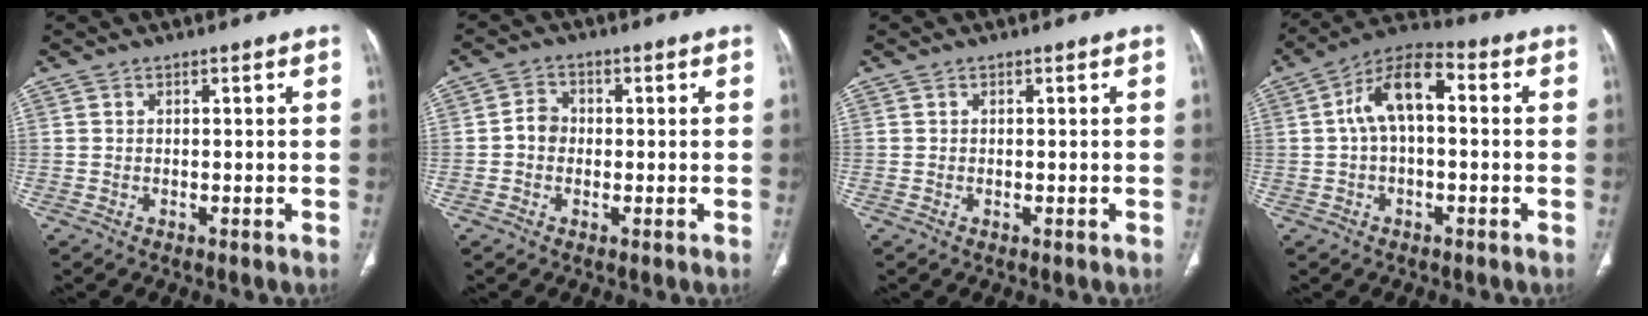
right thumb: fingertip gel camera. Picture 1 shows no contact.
{"total": 3.4, "force": [-0.4, 3.0, 1.7], "torque": [-0.016, 0.013, -0.016]}
{"total": 0.0}
{"total": 10.1, "force": [0.9, 5.1, 8.6], "torque": [-0.150, 0.035, 0.005]}